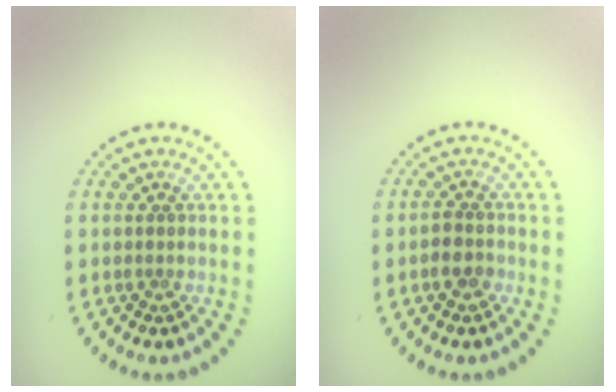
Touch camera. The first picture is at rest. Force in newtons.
{"total": 1.7, "press": 1.6, "slide": 0.6}